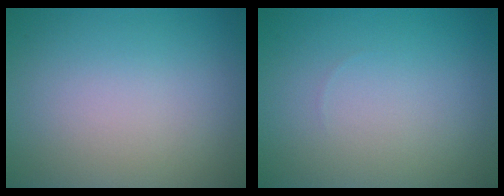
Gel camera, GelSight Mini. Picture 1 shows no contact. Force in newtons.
{"total": 0.0}